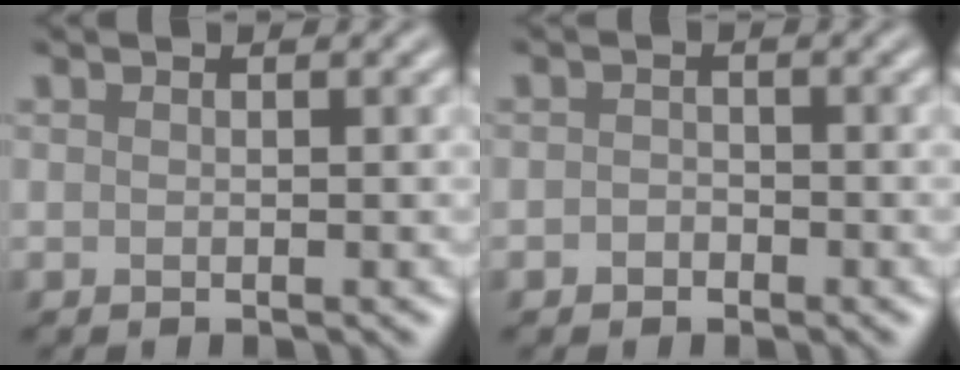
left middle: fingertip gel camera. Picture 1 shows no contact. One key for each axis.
{"total": 1.1, "fx": -0.6, "fy": 0.8, "fz": 0.4, "tx": -0.005, "ty": 0.000, "tz": -0.012}